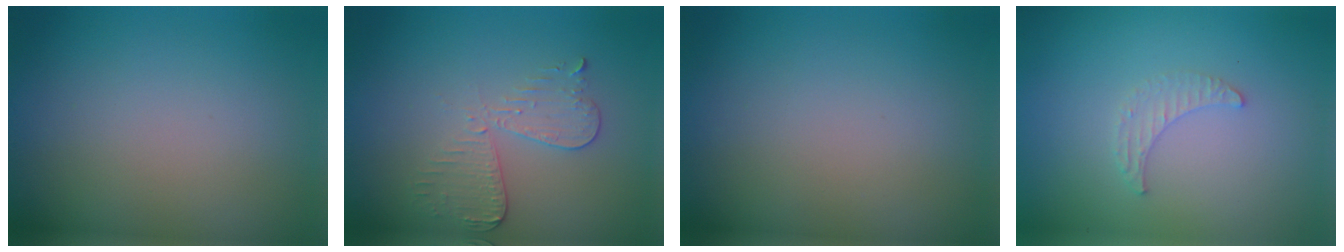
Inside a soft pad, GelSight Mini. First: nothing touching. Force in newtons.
{"total": 2.9, "press": 2.7, "slide": 1.2}
{"total": 0.0}
{"total": 1.3, "press": 1.3, "slide": 0.4}